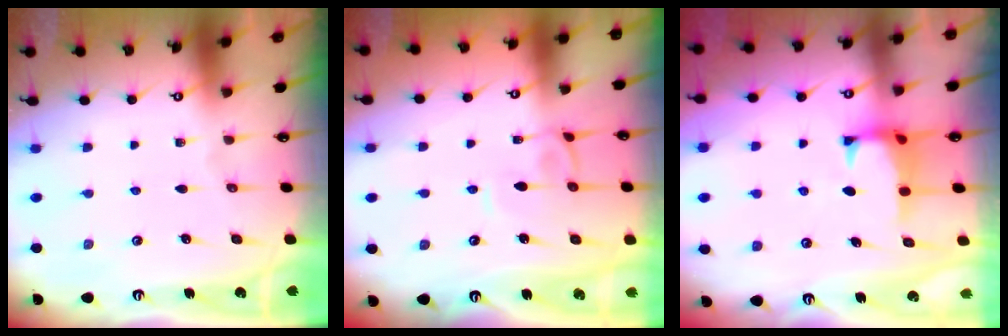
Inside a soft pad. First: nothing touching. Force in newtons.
{"total": 2.1, "press": 2.0, "slide": 0.4}
{"total": 1.0, "press": 0.7, "slide": 0.8}